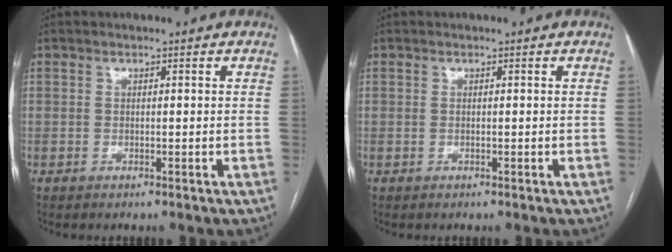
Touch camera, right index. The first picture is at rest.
{"total": 0.0}